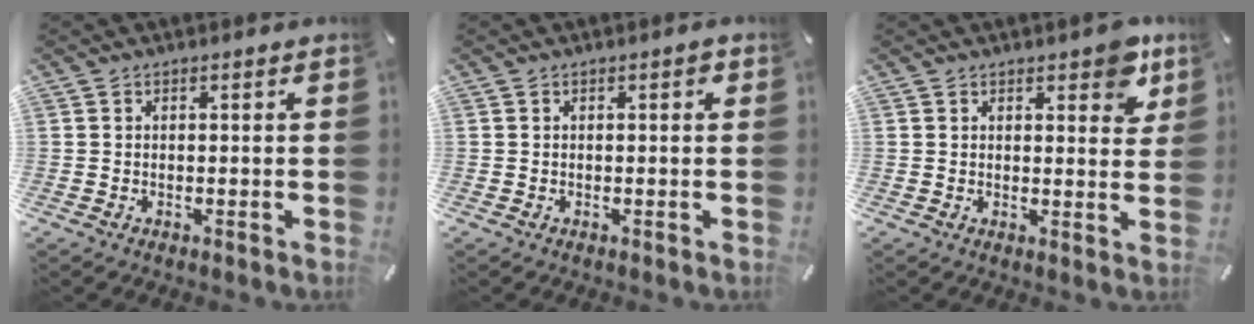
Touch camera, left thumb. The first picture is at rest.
{"total": 1.0, "force": [0.2, 0.4, 0.9], "torque": [-0.018, 0.005, 0.002]}
{"total": 6.0, "force": [3.9, 3.2, 3.3], "torque": [-0.029, -0.016, 0.063]}